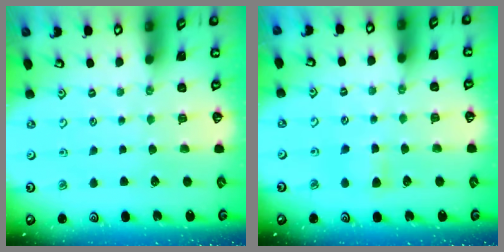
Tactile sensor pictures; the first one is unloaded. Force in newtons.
{"total": 5.7, "press": 5.7, "slide": 0.8}